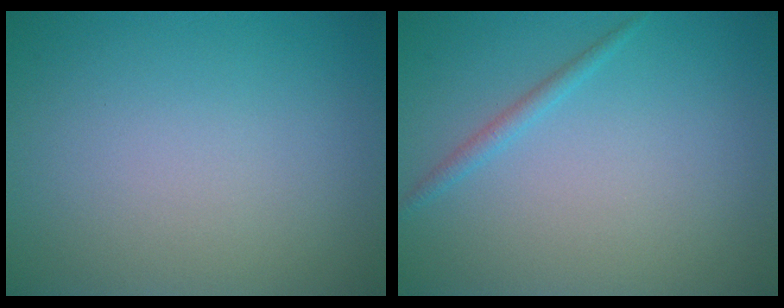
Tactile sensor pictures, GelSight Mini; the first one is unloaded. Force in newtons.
{"total": 1.0, "press": 1.0, "slide": 0.1}